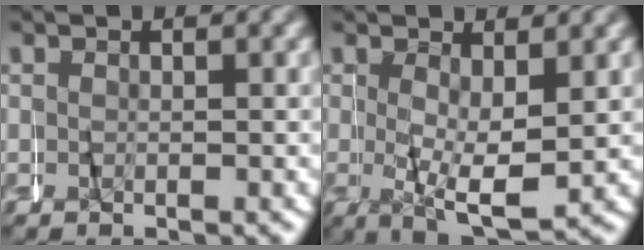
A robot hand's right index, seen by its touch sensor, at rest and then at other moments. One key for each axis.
{"total": 5.1, "fx": -0.4, "fy": 1.8, "fz": 4.7, "tx": -0.073, "ty": -0.011, "tz": 0.000}